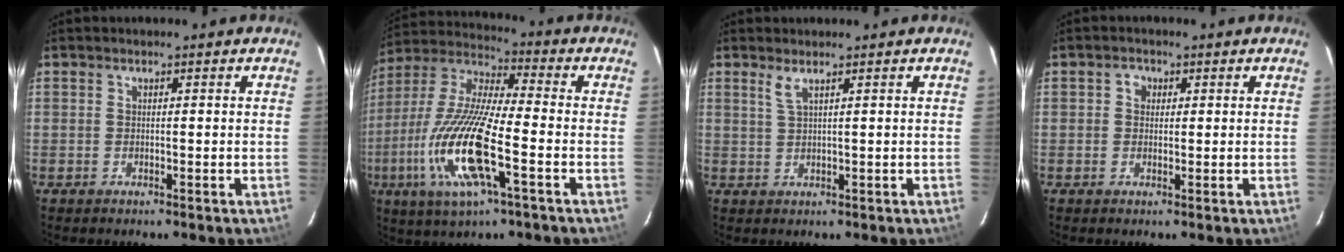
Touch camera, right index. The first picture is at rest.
{"total": 18.2, "force": [-6.0, 3.8, 16.8], "torque": [-0.354, -0.018, -0.125]}
{"total": 1.8, "force": [1.2, -0.1, 1.3], "torque": [-0.029, -0.001, 0.025]}
{"total": 1.8, "force": [0.3, 1.7, 0.5], "torque": [-0.007, 0.009, 0.003]}